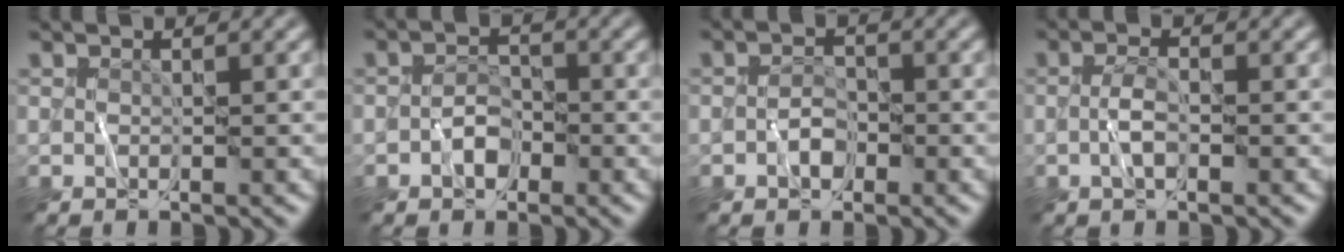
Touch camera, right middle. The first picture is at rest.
{"total": 2.1, "force": [-0.9, 1.4, 1.2], "torque": [-0.015, 0.007, -0.019]}
{"total": 1.7, "force": [-0.6, 1.2, 1.1], "torque": [-0.016, 0.005, -0.015]}
{"total": 1.8, "force": [-0.5, 0.6, 1.6], "torque": [-0.030, 0.005, -0.015]}